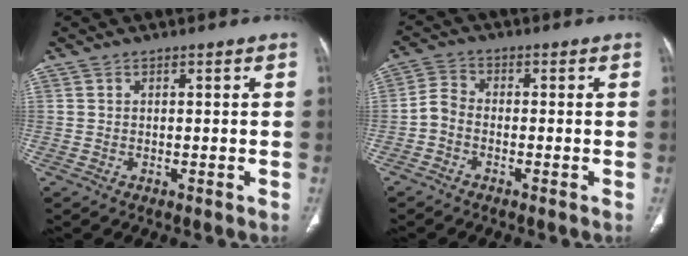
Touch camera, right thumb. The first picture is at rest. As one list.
[{"total": 3.5, "force": [-1.4, 2.2, 2.2], "torque": [-0.042, 0.017, -0.041]}]